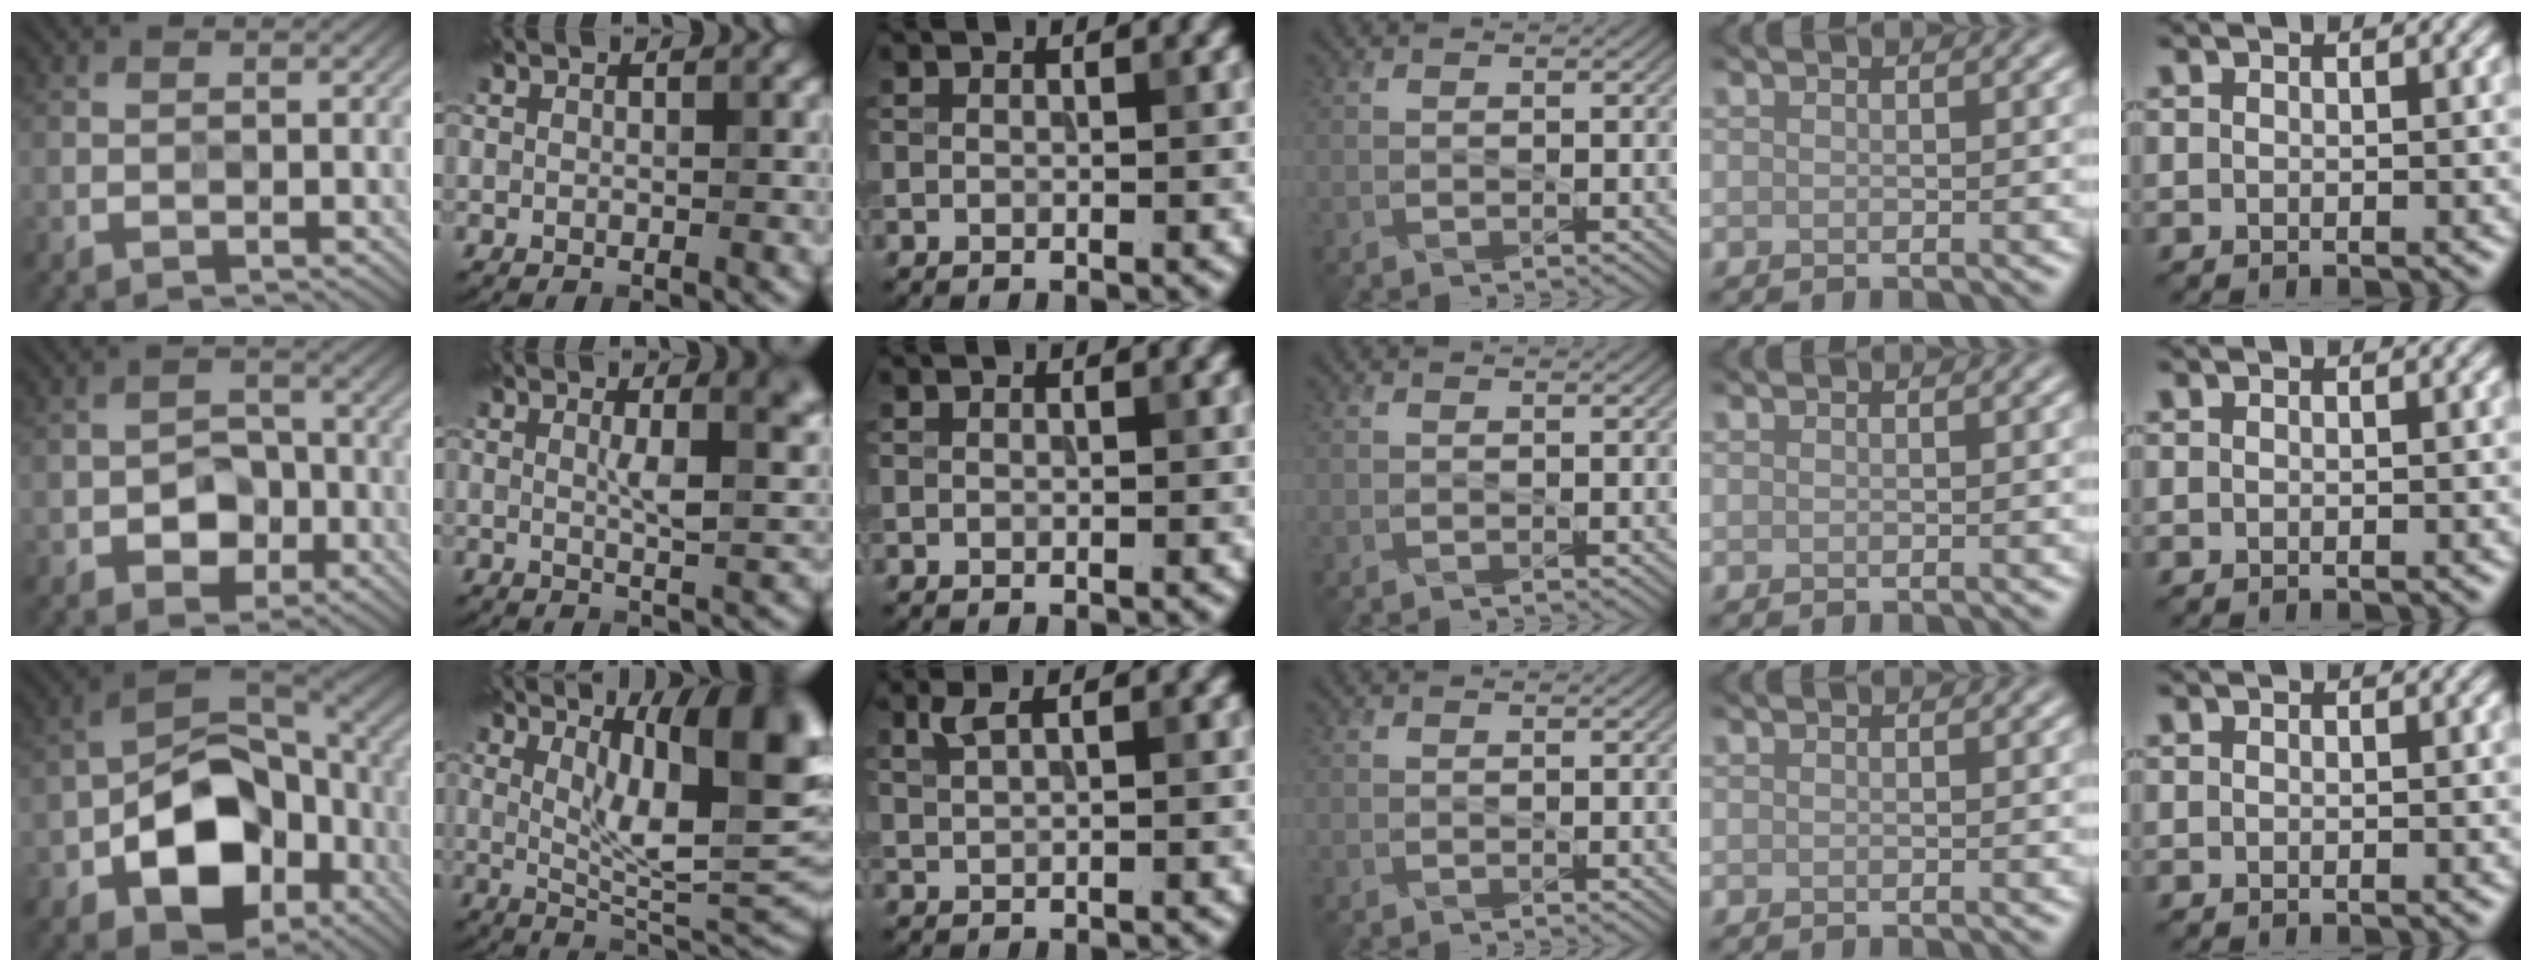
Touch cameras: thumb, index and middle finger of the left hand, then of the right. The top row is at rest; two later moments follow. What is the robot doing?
{"motion": "press", "object": "stopwatch"}